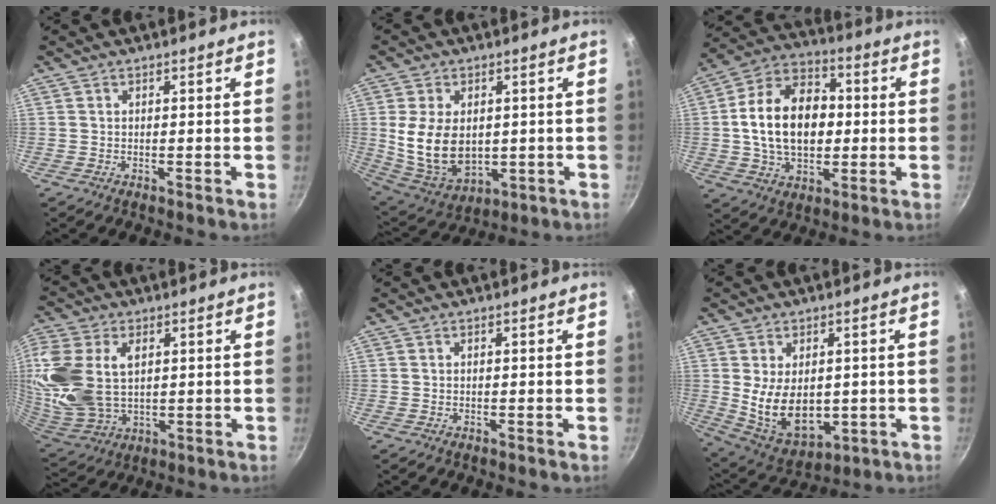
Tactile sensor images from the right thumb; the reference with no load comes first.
{"total": 14.0, "force": [0.5, 9.4, 10.3], "torque": [-0.181, -0.021, 0.031]}
{"total": 17.9, "force": [0.4, 12.2, 13.1], "torque": [-0.189, 0.026, -0.002]}
{"total": 18.6, "force": [4.0, 12.3, 13.3], "torque": [-0.296, -0.012, 0.086]}
{"total": 0.0}
{"total": 13.1, "force": [0.1, 8.6, 9.8], "torque": [-0.141, -0.023, 0.032]}